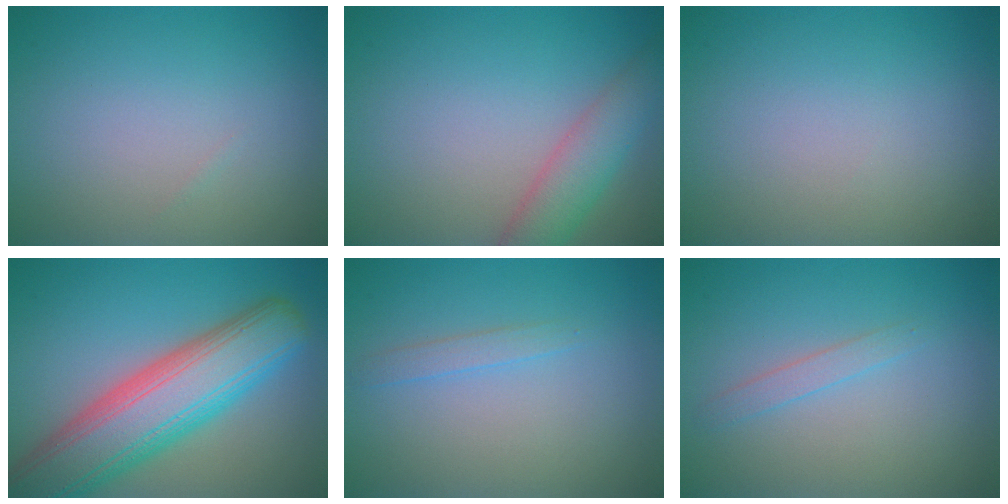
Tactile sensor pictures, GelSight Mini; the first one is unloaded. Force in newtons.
{"total": 4.0, "press": 4.0, "slide": 0.3}
{"total": 0.0}
{"total": 10.5, "press": 10.5, "slide": 0.6}
{"total": 1.2, "press": 1.2, "slide": 0.1}
{"total": 1.2, "press": 1.2, "slide": 0.1}